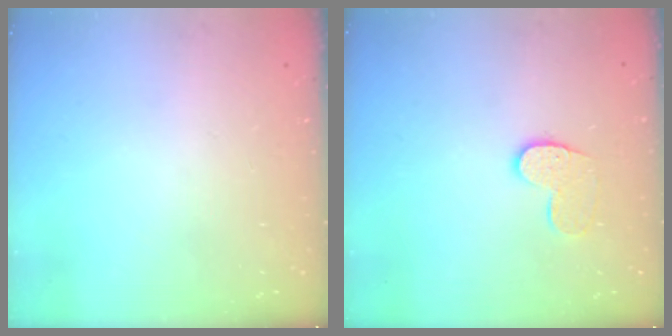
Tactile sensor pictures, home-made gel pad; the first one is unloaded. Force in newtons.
{"total": 8.3, "press": 8.3, "slide": 0.4}